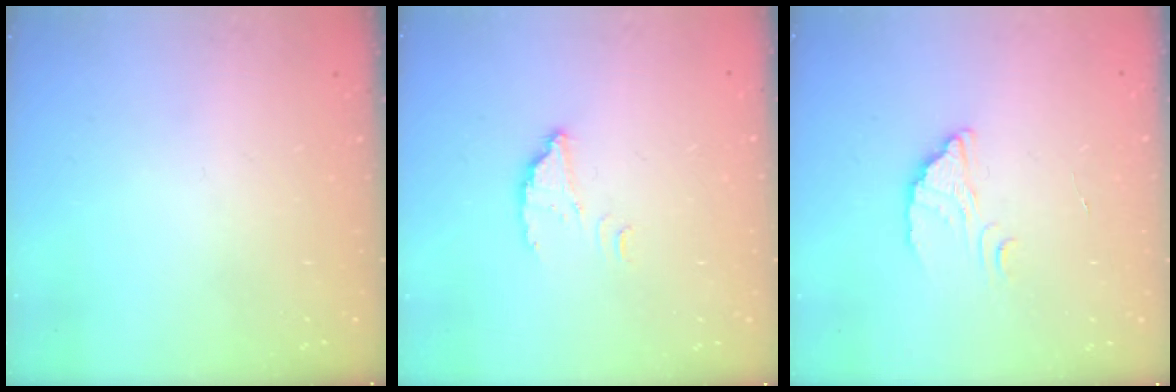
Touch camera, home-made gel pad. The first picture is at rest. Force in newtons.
{"total": 2.5, "press": 2.5, "slide": 0.0}
{"total": 2.4, "press": 2.4, "slide": 0.1}